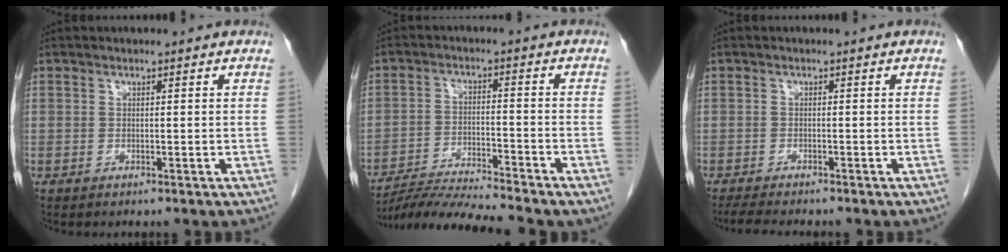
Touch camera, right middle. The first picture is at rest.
{"total": 9.8, "force": [-9.1, -1.6, 3.2], "torque": [-0.048, -0.016, -0.161]}
{"total": 4.8, "force": [-4.2, 0.4, 2.2], "torque": [-0.040, -0.017, -0.065]}